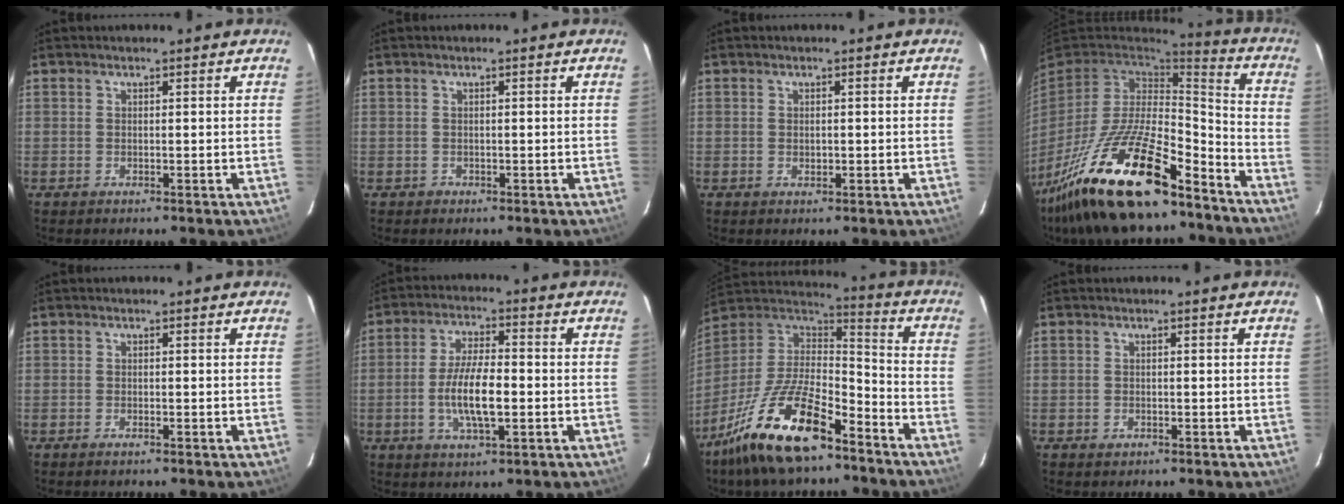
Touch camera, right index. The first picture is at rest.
{"total": 0.7, "force": [-0.4, 0.6, -0.2], "torque": [0.005, 0.002, -0.002]}
{"total": 1.1, "force": [0.0, 0.8, 0.7], "torque": [-0.011, 0.003, 0.001]}
{"total": 26.1, "force": [-17.7, 8.3, 17.2], "torque": [-0.340, -0.031, -0.299]}
{"total": 0.6, "force": [-0.5, 0.1, 0.2], "torque": [-0.005, -0.001, -0.011]}
{"total": 9.4, "force": [-1.9, 2.9, 8.8], "torque": [-0.174, 0.000, -0.036]}
{"total": 20.6, "force": [-13.2, 7.1, 14.2], "torque": [-0.289, -0.021, -0.239]}
{"total": 1.0, "force": [-0.6, 0.8, 0.2], "torque": [-0.002, -0.001, -0.007]}